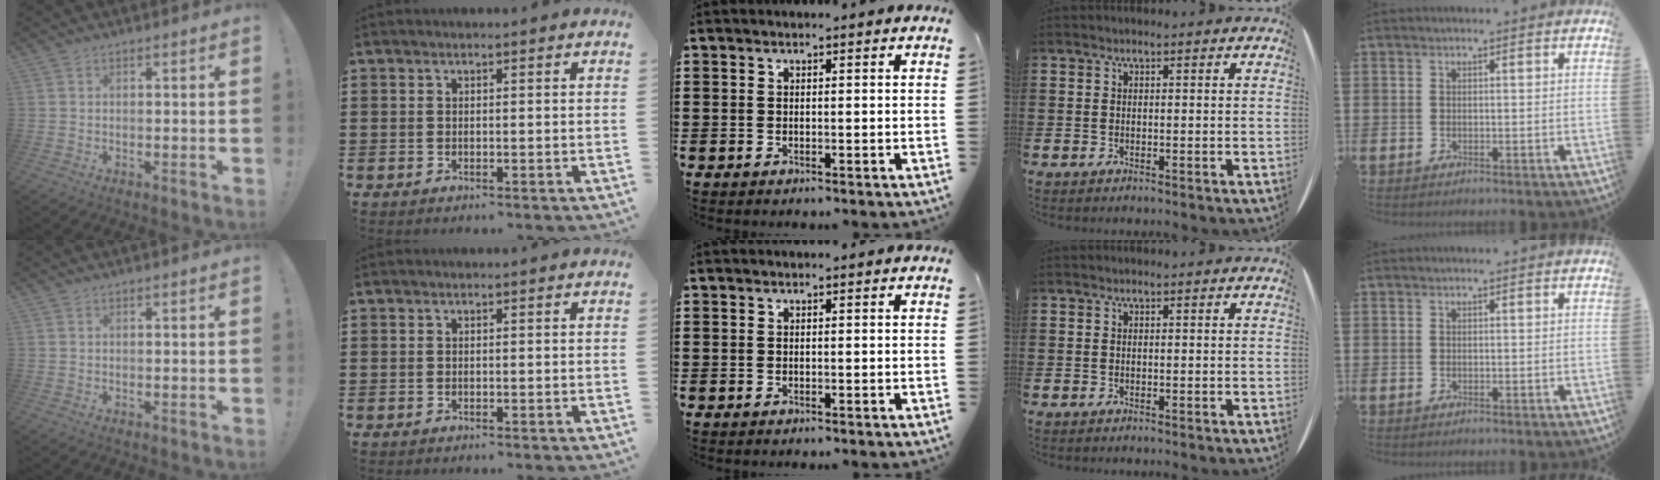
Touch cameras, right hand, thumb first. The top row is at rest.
{}